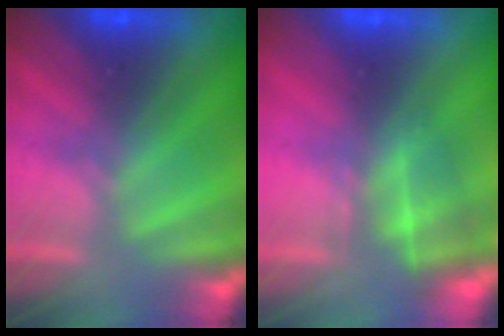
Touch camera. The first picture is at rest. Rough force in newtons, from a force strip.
{"total": 4.5}